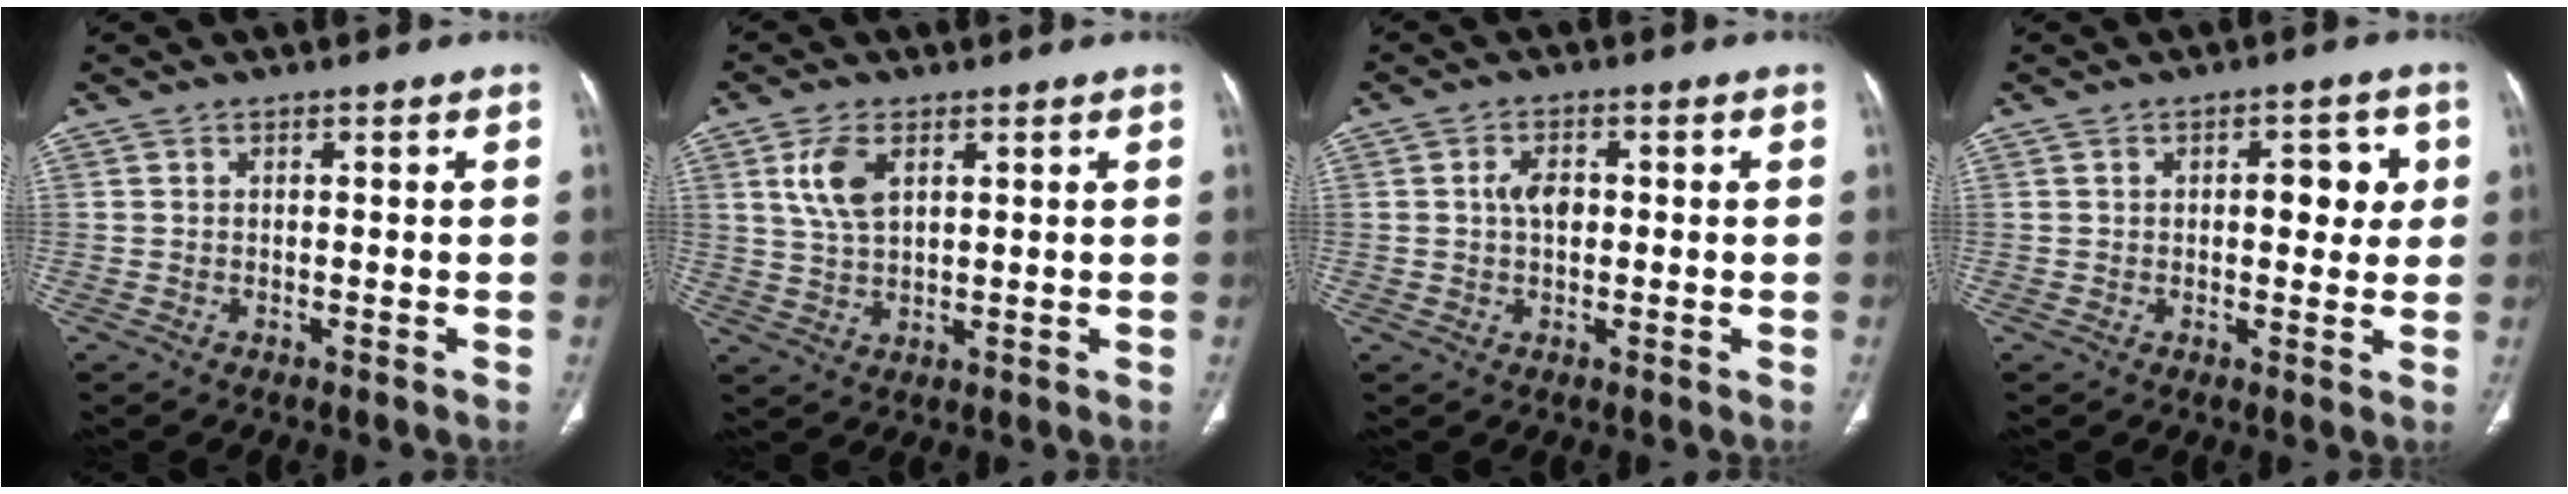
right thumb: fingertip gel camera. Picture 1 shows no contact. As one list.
[{"total": 6.5, "force": [2.5, 3.4, 4.9], "torque": [-0.102, -0.007, 0.055]}, {"total": 3.8, "force": [0.4, 2.5, 2.8], "torque": [-0.038, 0.004, 0.003]}, {"total": 6.1, "force": [1.1, 3.4, 4.9], "torque": [-0.037, 0.004, 0.012]}]